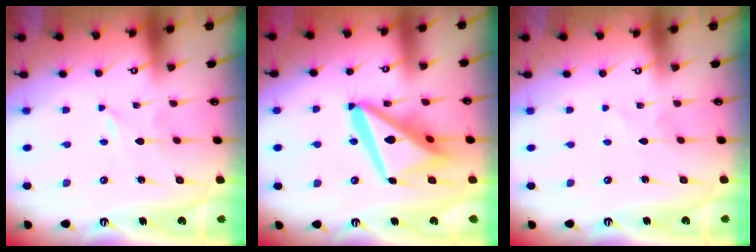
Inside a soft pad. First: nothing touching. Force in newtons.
{"total": 19.7, "press": 19.6, "slide": 2.1}
{"total": 1.0, "press": 1.0, "slide": 0.1}